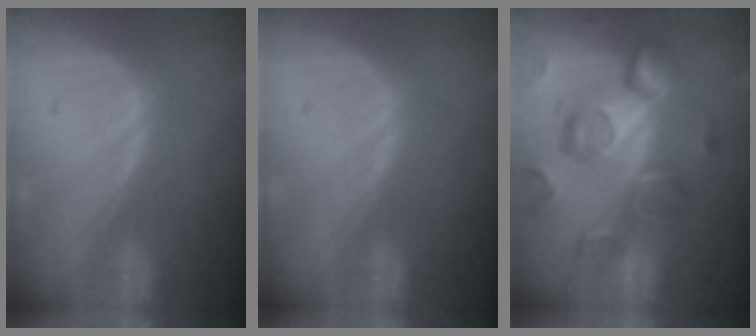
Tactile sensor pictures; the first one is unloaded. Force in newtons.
{"total": 0.0}
{"total": 12.1, "press": 10.5, "slide": 6.0}